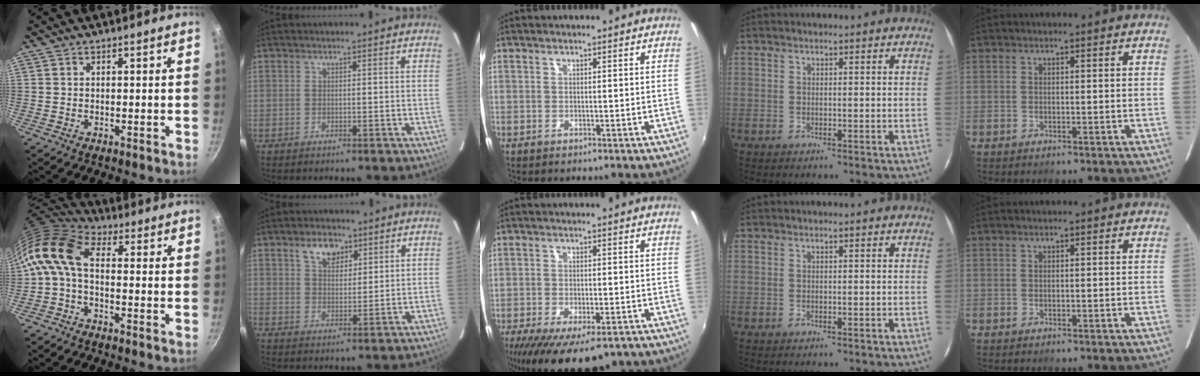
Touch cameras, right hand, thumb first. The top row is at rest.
{"thumb": {"total": 11.0, "force": [-0.4, 6.5, 8.9], "torque": [-0.190, 0.026, -0.026]}, "index": {"total": 5.8, "force": [3.4, 3.4, 3.2], "torque": [-0.047, 0.007, 0.062]}, "middle": {"total": 14.2, "force": [-9.6, 4.9, 9.1], "torque": [-0.183, -0.048, -0.144]}}